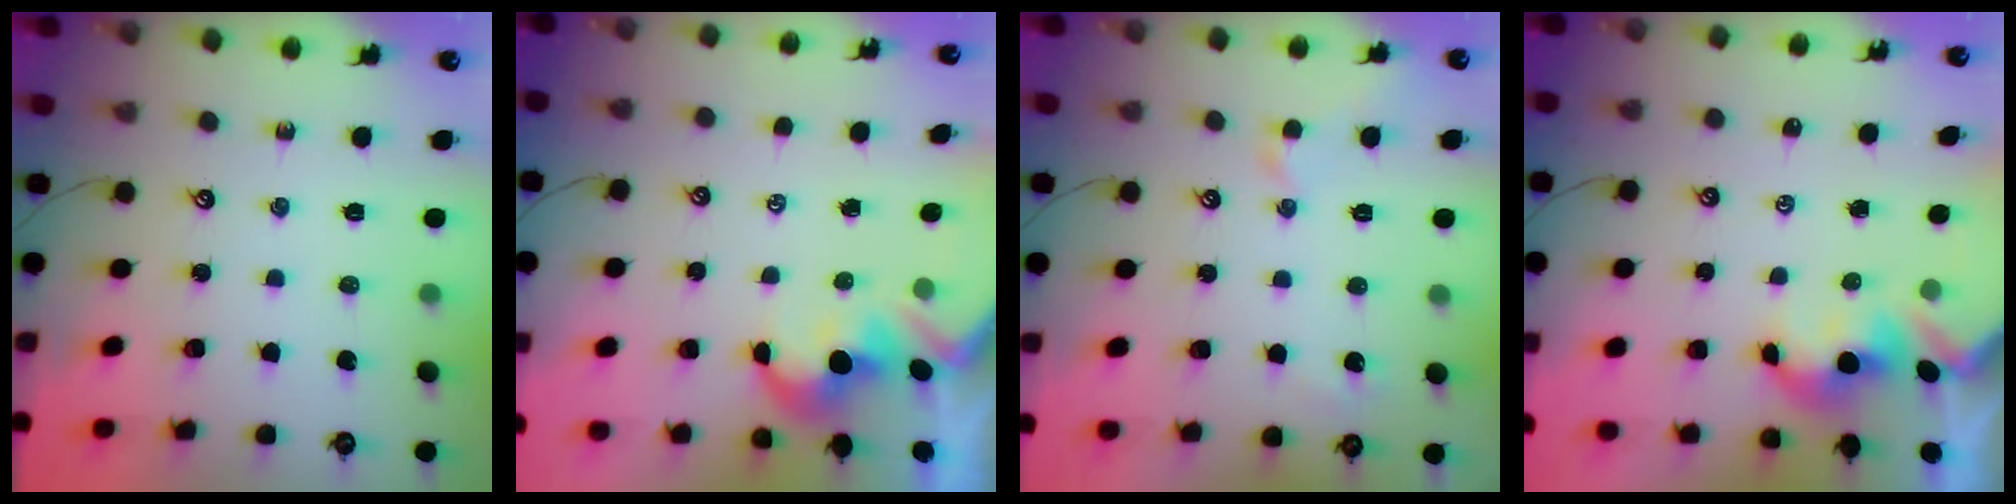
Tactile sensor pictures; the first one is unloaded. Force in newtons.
{"total": 1.7, "press": 1.4, "slide": 1.0}
{"total": 2.3, "press": 2.2, "slide": 0.6}
{"total": 1.5, "press": 1.5, "slide": 0.2}